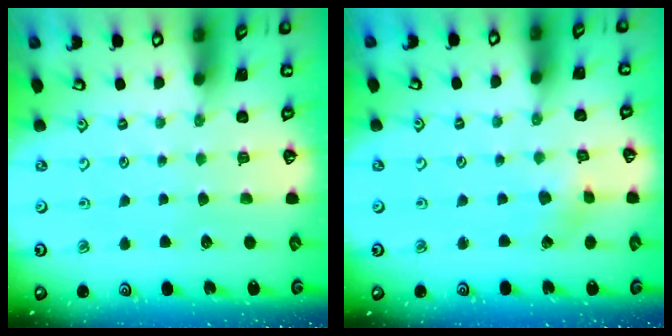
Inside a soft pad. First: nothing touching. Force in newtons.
{"total": 2.3, "press": 2.2, "slide": 0.3}